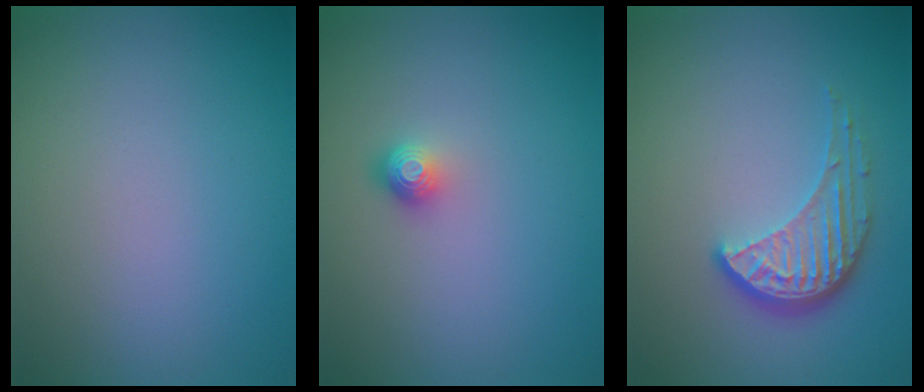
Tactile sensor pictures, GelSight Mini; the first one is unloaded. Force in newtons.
{"total": 1.6, "press": 1.2, "slide": 1.1}
{"total": 4.0, "press": 3.0, "slide": 2.7}